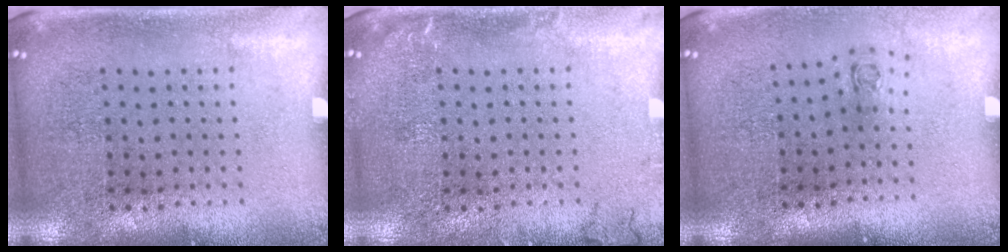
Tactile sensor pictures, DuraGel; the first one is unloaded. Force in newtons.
{"total": 1.2, "press": 1.2, "slide": 0.3}
{"total": 0.7, "press": 0.3, "slide": 0.6}